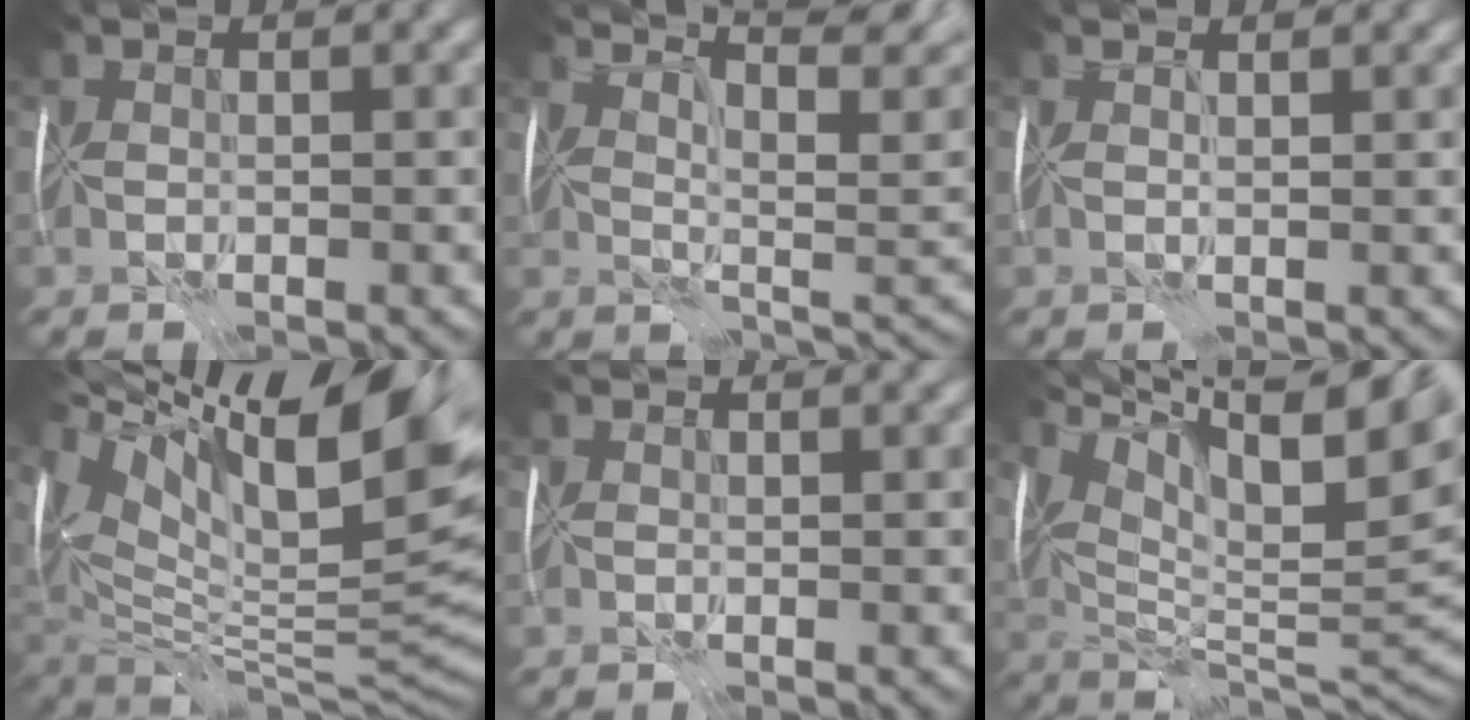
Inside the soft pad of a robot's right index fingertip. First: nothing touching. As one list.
[{"total": 9.5, "force": [6.2, 2.2, 6.9], "torque": [-0.096, 0.027, 0.084]}, {"total": 1.8, "force": [1.3, 0.4, 1.1], "torque": [-0.012, 0.005, 0.008]}, {"total": 17.9, "force": [8.2, 6.3, 14.6], "torque": [-0.222, 0.022, 0.151]}, {"total": 1.6, "force": [1.3, 0.4, 0.9], "torque": [-0.004, 0.004, 0.015]}, {"total": 16.9, "force": [8.8, 5.4, 13.4], "torque": [-0.215, 0.026, 0.153]}]